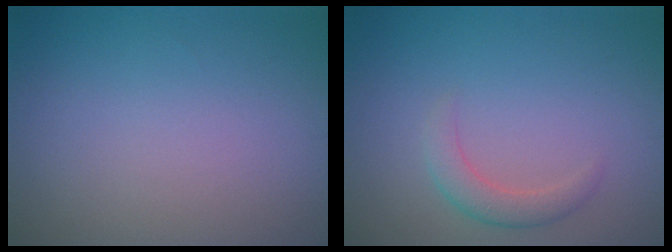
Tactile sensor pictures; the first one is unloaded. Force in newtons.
{"total": 2.0, "press": 1.9, "slide": 0.2}